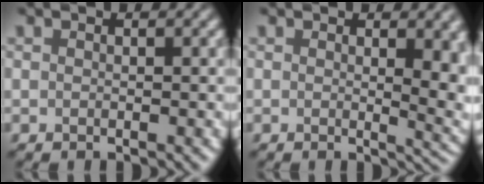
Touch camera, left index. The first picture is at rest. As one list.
[{"total": 5.7, "force": [0.8, 2.3, 5.2], "torque": [-0.044, -0.009, 0.018]}]